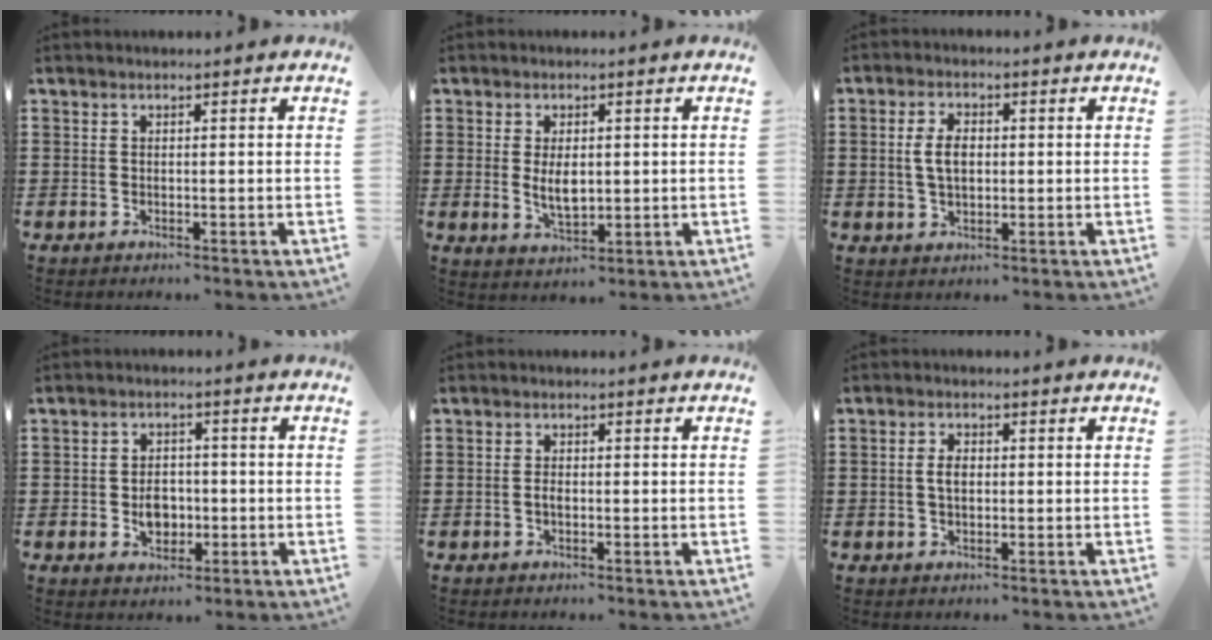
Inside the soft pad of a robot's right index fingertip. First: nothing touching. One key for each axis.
{"total": 4.4, "fx": 0.2, "fy": 2.2, "fz": 3.8, "tx": -0.074, "ty": -0.002, "tz": 0.001}
{"total": 4.7, "fx": 0.3, "fy": 2.5, "fz": 3.9, "tx": -0.094, "ty": 0.004, "tz": -0.001}
{"total": 4.3, "fx": -0.7, "fy": 3.3, "fz": 2.7, "tx": -0.048, "ty": 0.004, "tz": -0.016}
{"total": 1.3, "fx": -0.3, "fy": 0.6, "fz": 1.1, "tx": -0.022, "ty": 0.001, "tz": -0.005}
{"total": 2.6, "fx": 0.2, "fy": 1.5, "fz": 2.2, "tx": -0.045, "ty": 0.007, "tz": 0.001}